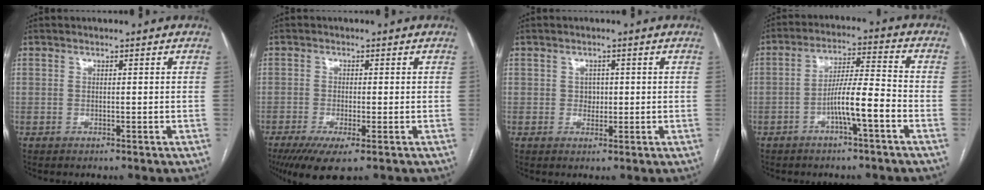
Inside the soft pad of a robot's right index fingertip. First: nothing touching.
{"total": 6.3, "force": [-3.6, 1.1, 5.1], "torque": [-0.084, -0.017, -0.058]}
{"total": 1.7, "force": [0.1, 1.4, 0.9], "torque": [-0.011, 0.002, 0.003]}
{"total": 7.9, "force": [-3.3, 0.3, 7.1], "torque": [-0.129, 0.016, -0.056]}